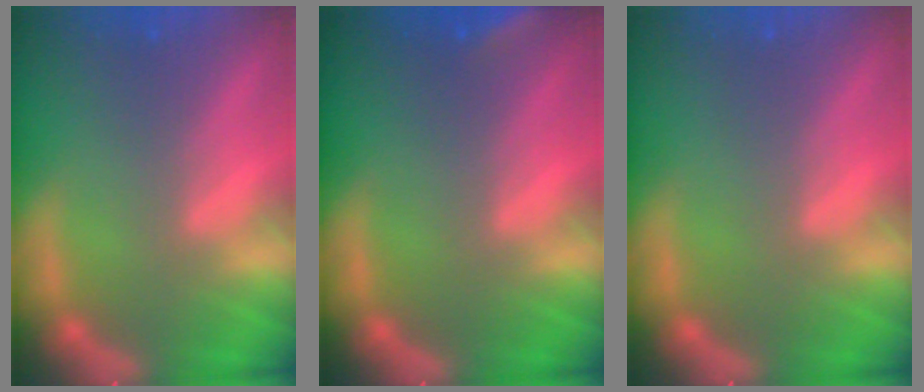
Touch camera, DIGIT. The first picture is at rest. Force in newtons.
{"total": 2.4}
{"total": 0.0}